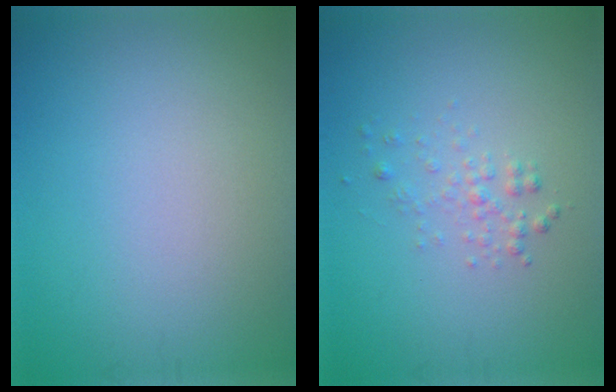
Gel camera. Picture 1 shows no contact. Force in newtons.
{"total": 1.4, "press": 1.4, "slide": 0.0}